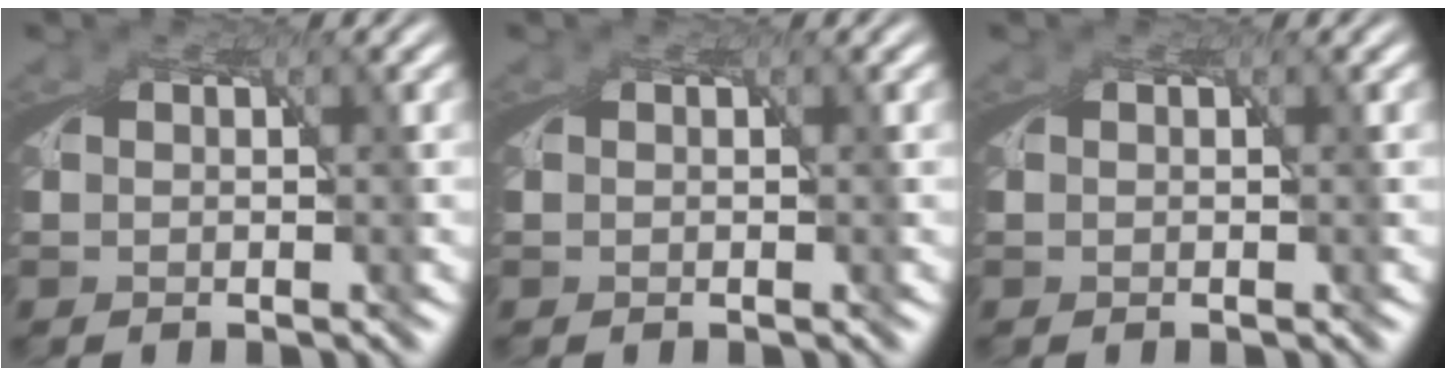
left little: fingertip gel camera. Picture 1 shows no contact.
{"total": 0.0}
{"total": 0.0}